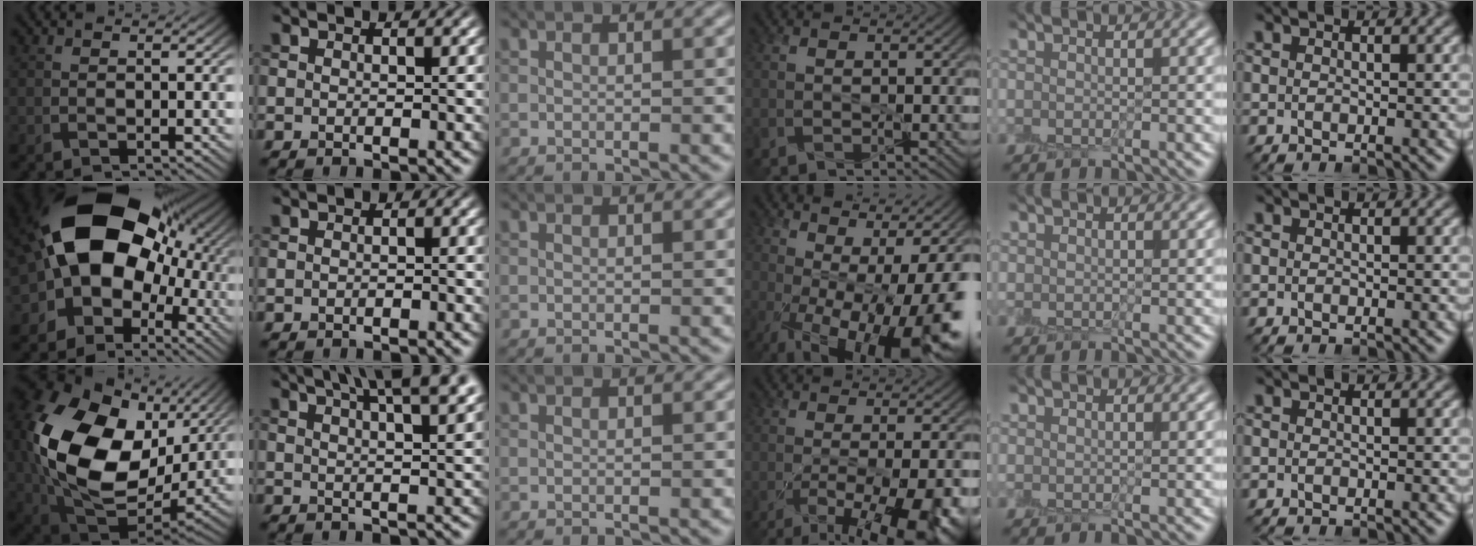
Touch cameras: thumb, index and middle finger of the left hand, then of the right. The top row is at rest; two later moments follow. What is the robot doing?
{"motion": "peel", "object": "small bumper sticker"}